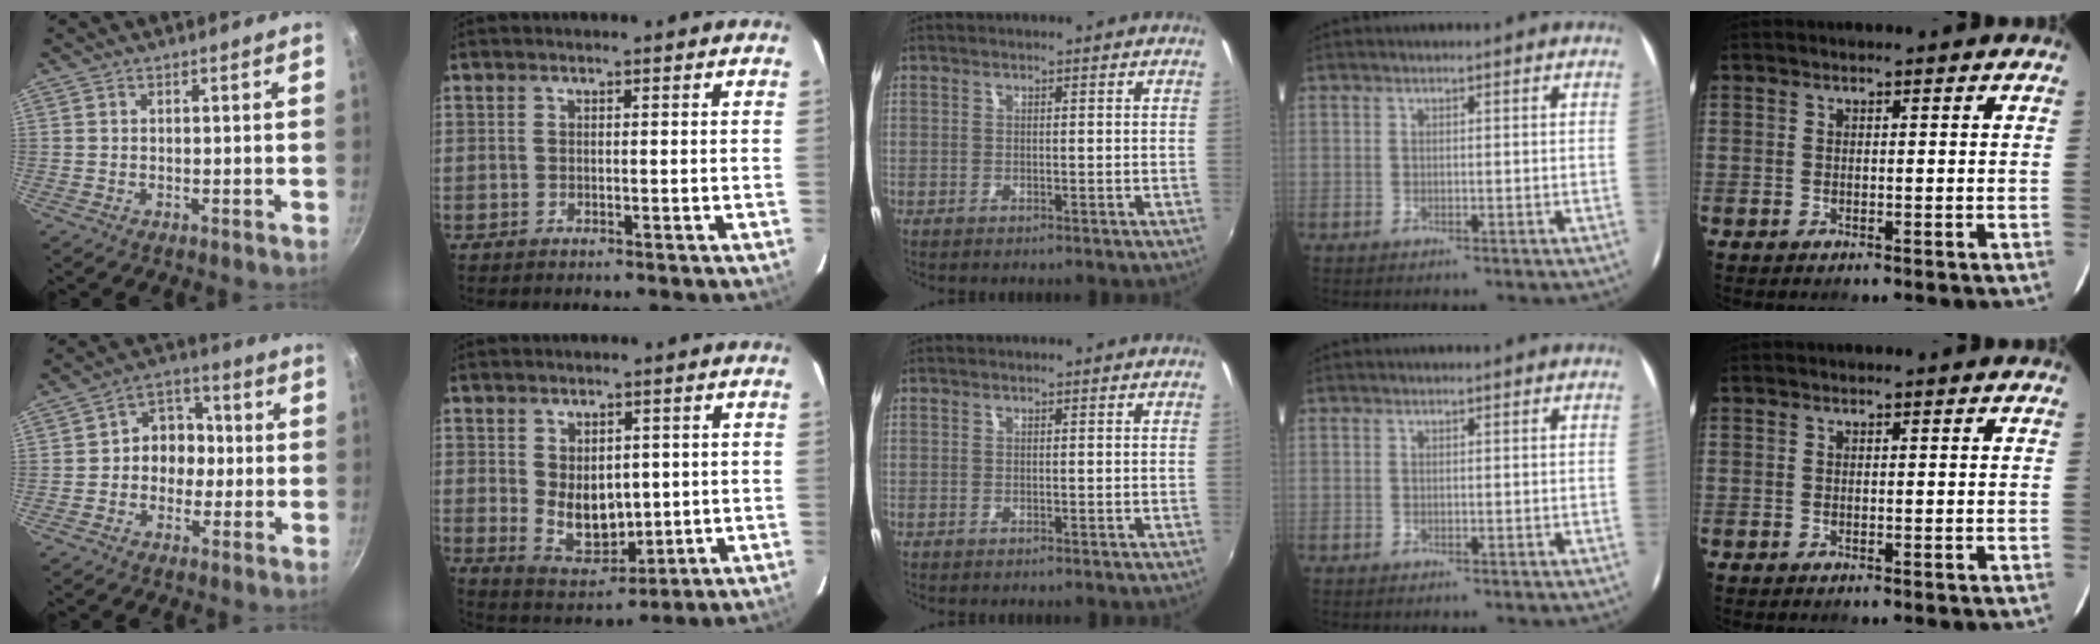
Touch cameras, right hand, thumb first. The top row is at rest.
{"thumb": {"total": 8.4, "force": [-0.5, 7.1, 4.5], "torque": [-0.010, 0.026, -0.021]}, "index": {"total": 8.2, "force": [0.7, 5.8, 5.8], "torque": [-0.103, -0.013, 0.036]}}